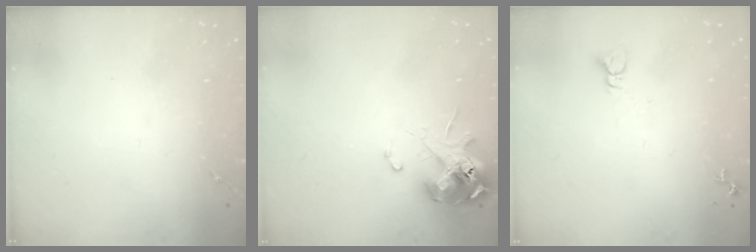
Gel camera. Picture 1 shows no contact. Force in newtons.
{"total": 11.6, "press": 11.5, "slide": 1.5}
{"total": 2.2, "press": 2.2, "slide": 0.1}